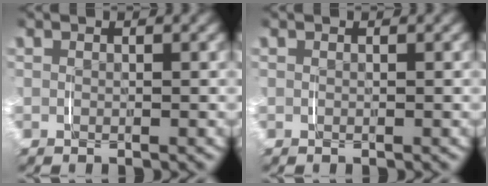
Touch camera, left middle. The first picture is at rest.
{"total": 0.0}